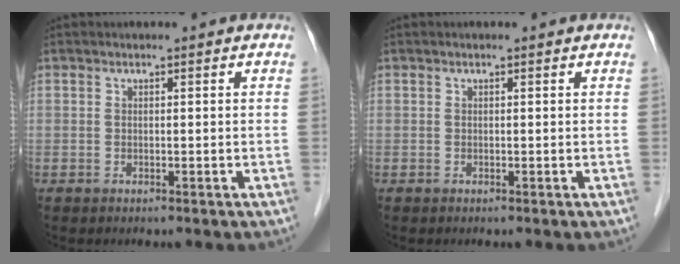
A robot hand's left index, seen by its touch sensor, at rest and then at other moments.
{"total": 0.0}